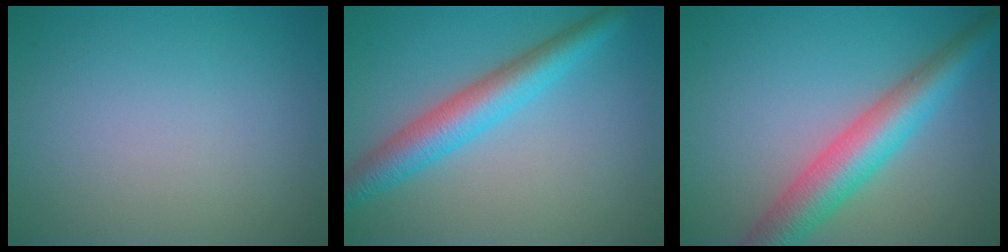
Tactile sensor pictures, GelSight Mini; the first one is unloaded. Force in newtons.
{"total": 5.1, "press": 5.1, "slide": 0.2}
{"total": 6.3, "press": 6.3, "slide": 0.1}